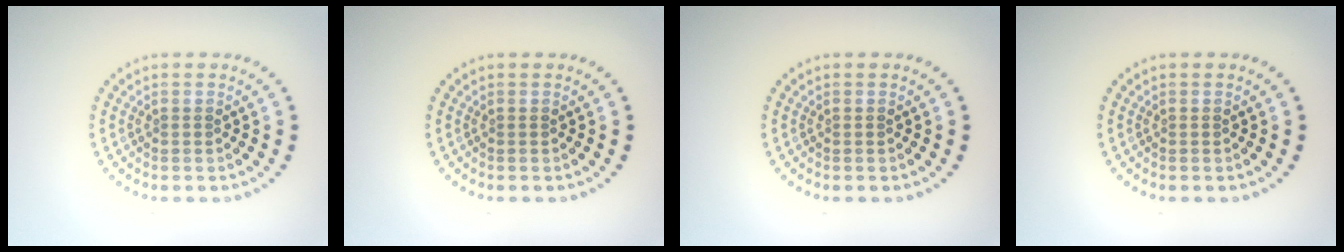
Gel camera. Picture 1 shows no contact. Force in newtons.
{"total": 0.0}
{"total": 0.0}
{"total": 0.0}